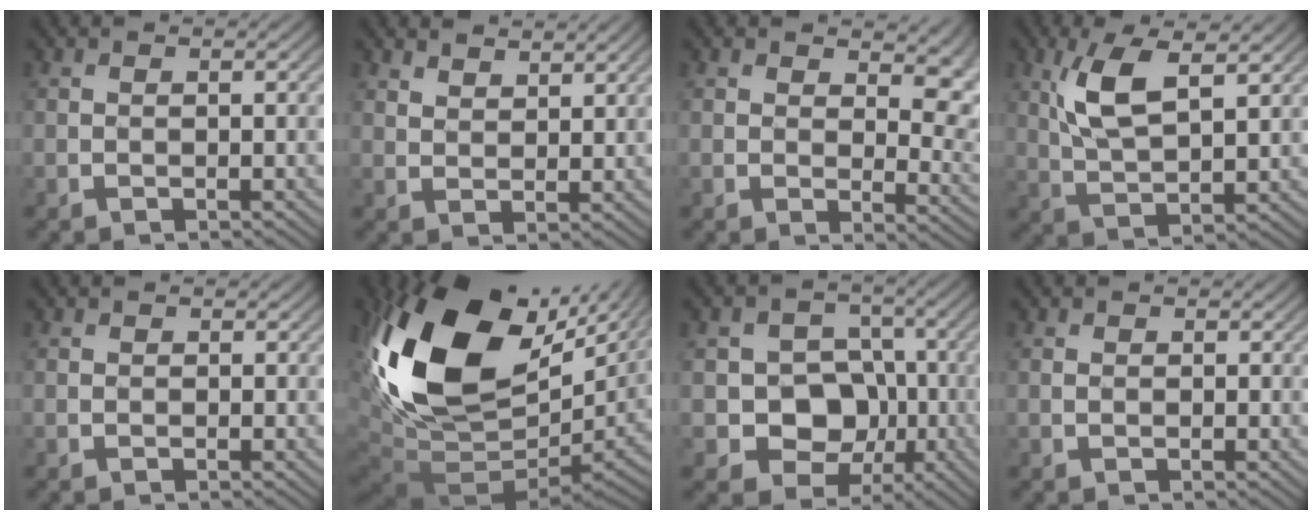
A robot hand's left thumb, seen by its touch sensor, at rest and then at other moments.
{"total": 4.1, "force": [3.2, 1.9, 1.7], "torque": [-0.038, -0.009, 0.065]}
{"total": 8.8, "force": [4.2, 5.0, 5.9], "torque": [-0.104, -0.003, 0.074]}
{"total": 8.6, "force": [3.2, 3.9, 7.0], "torque": [-0.146, 0.004, 0.061]}
{"total": 0.6, "force": [0.1, 0.6, 0.1], "torque": [-0.007, 0.001, -0.003]}
{"total": 18.4, "force": [4.4, 10.0, 14.8], "torque": [-0.310, -0.030, 0.105]}
{"total": 9.0, "force": [-2.4, 7.6, 4.3], "torque": [-0.067, -0.011, -0.067]}
{"total": 0.9, "force": [0.2, 0.8, 0.4], "torque": [-0.012, 0.001, -0.002]}